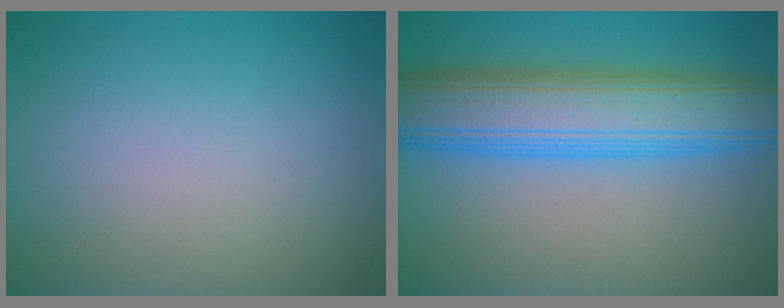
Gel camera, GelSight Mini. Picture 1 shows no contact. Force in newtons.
{"total": 9.6, "press": 9.6, "slide": 0.1}